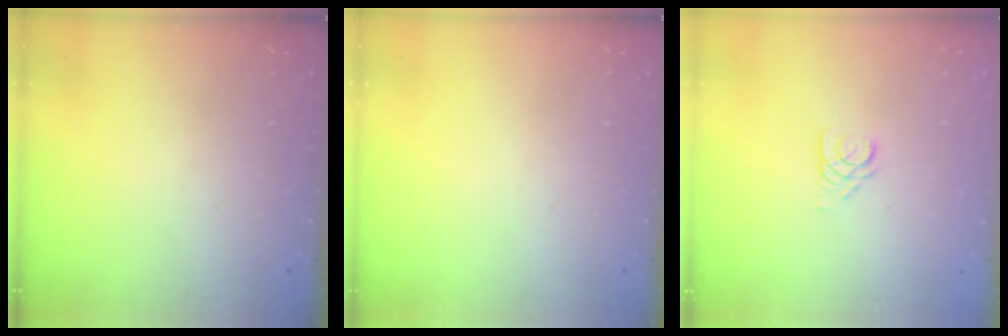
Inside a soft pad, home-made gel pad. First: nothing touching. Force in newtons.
{"total": 0.0}
{"total": 2.7, "press": 2.7, "slide": 0.2}